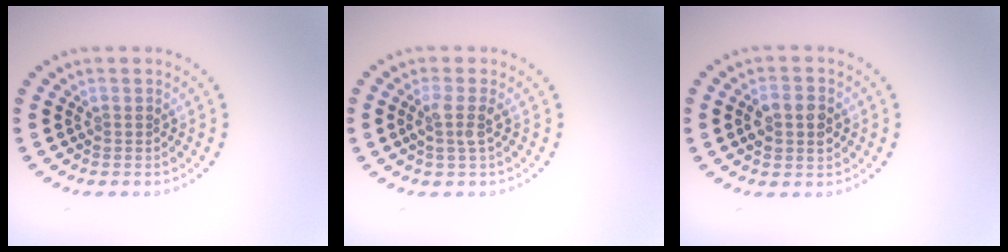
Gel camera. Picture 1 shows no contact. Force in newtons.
{"total": 1.9, "press": 1.3, "slide": 1.3}
{"total": 3.5, "press": 3.5, "slide": 0.1}